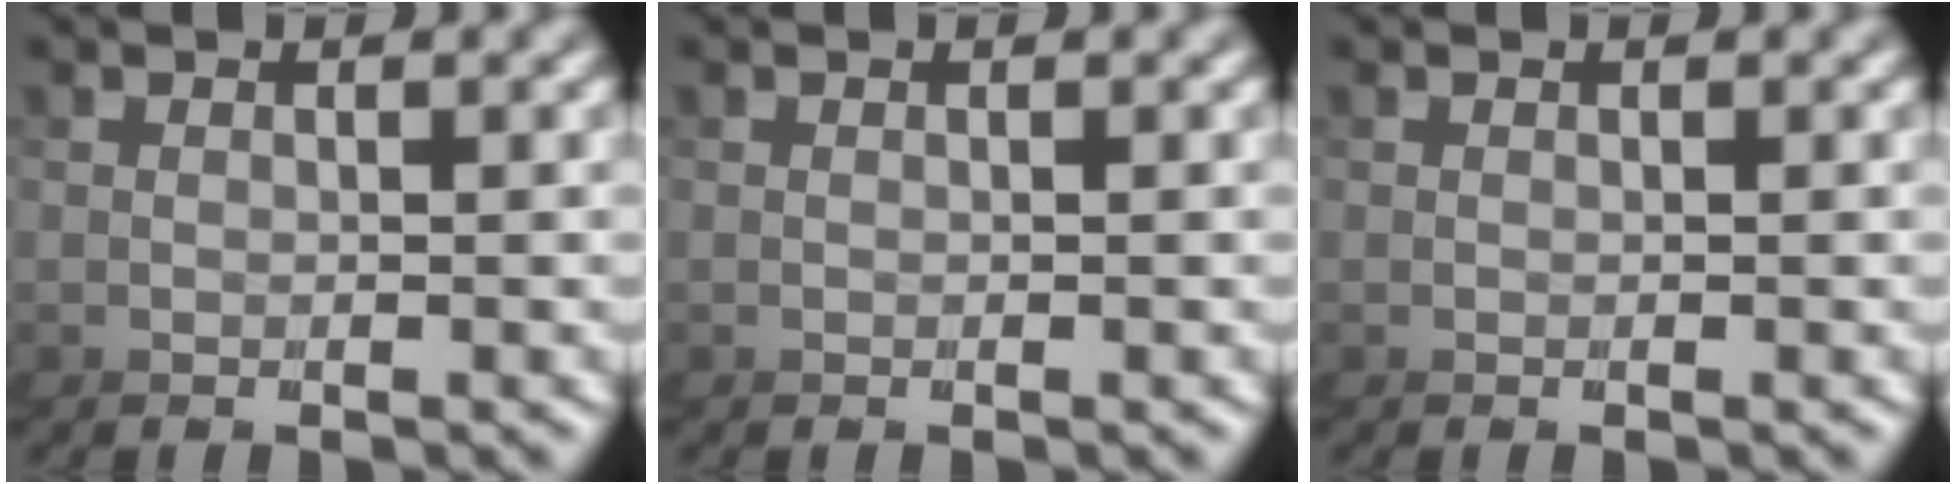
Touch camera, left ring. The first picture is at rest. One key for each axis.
{"total": 0.0}
{"total": 0.0}